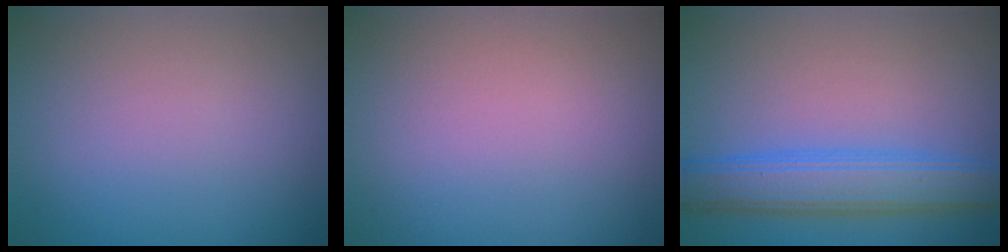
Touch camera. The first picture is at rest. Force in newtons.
{"total": 0.0}
{"total": 5.6, "press": 5.6, "slide": 0.2}